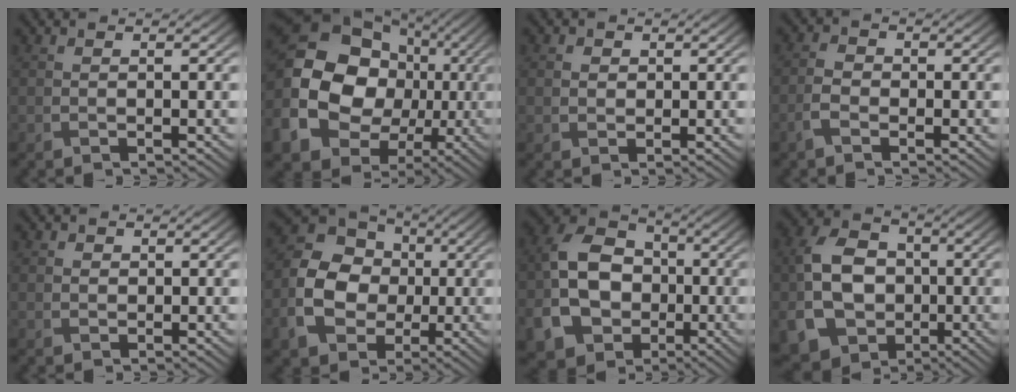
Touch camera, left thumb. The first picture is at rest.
{"total": 18.1, "force": [-1.8, 15.2, 9.7], "torque": [-0.245, -0.019, -0.034]}
{"total": 1.1, "force": [0.3, 1.1, 0.2], "torque": [-0.008, -0.002, 0.005]}
{"total": 2.6, "force": [-1.4, 1.6, 1.5], "torque": [-0.037, 0.003, -0.037]}
{"total": 0.8, "force": [0.2, 0.8, 0.1], "torque": [-0.004, -0.003, 0.004]}
{"total": 11.3, "force": [-1.8, 9.1, 6.5], "torque": [-0.140, -0.021, -0.037]}
{"total": 12.8, "force": [-3.4, 10.1, 7.1], "torque": [-0.188, -0.030, -0.069]}
{"total": 12.5, "force": [-1.7, 10.1, 7.2], "torque": [-0.198, -0.029, -0.029]}